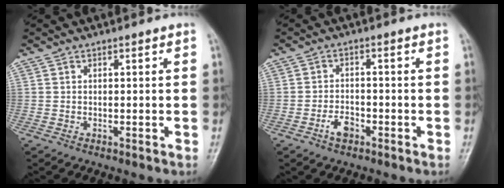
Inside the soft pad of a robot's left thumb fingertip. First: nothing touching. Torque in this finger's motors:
{"motor_torque": [0.01, 0.51, 0.21, 0.09, 0.00]}